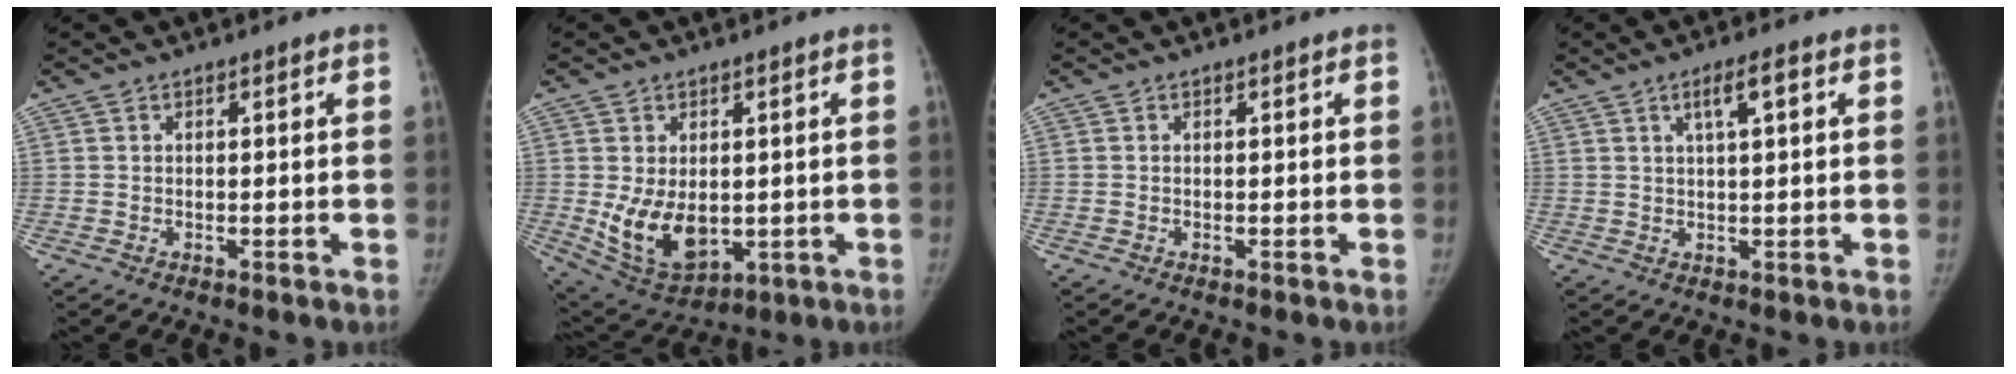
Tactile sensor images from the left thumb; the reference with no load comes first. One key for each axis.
{"total": 10.9, "fx": -0.7, "fy": 7.2, "fz": 8.1, "tx": -0.115, "ty": -0.017, "tz": 0.015}
{"total": 0.0}
{"total": 4.2, "fx": 1.7, "fy": 0.8, "fz": 3.8, "tx": -0.066, "ty": 0.003, "tz": 0.031}